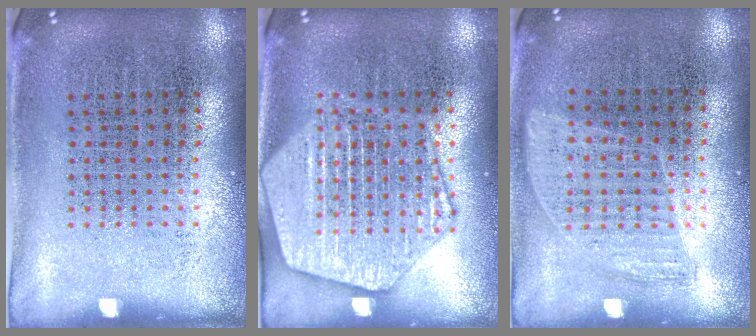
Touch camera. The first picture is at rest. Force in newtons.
{"total": 3.7, "press": 3.6, "slide": 0.5}
{"total": 0.9, "press": 0.8, "slide": 0.4}